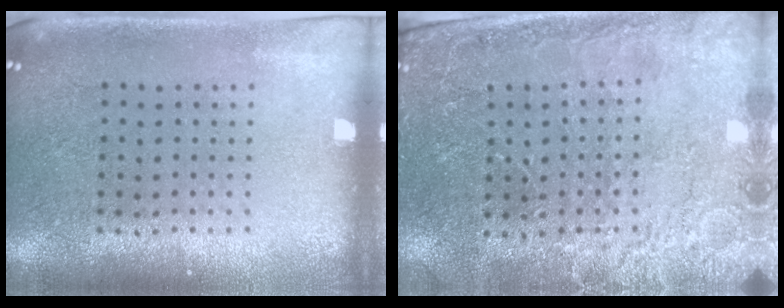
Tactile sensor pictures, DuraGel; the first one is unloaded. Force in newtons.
{"total": 2.7, "press": 2.6, "slide": 0.3}